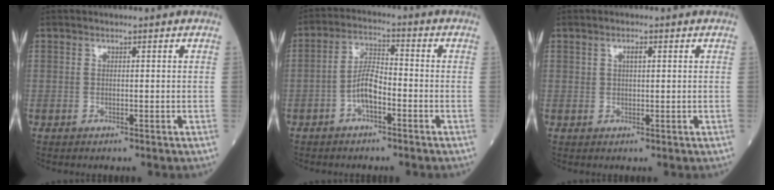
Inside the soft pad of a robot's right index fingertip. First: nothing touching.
{"total": 5.4, "force": [-2.2, 1.8, 4.6], "torque": [-0.093, 0.014, -0.045]}
{"total": 1.7, "force": [0.7, 0.6, 1.4], "torque": [-0.025, 0.000, 0.011]}